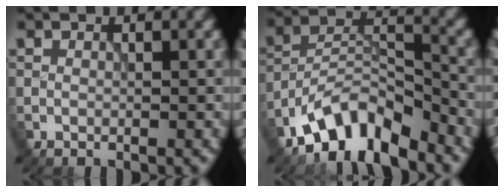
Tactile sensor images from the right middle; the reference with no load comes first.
{"total": 7.6, "force": [-5.9, 2.6, 3.9], "torque": [-0.059, 0.006, -0.115]}